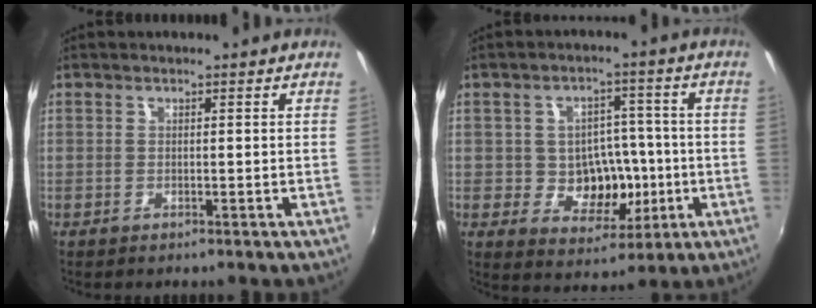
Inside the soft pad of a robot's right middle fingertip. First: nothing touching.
{"total": 9.9, "force": [-1.4, 8.2, 5.4], "torque": [-0.097, 0.006, -0.006]}